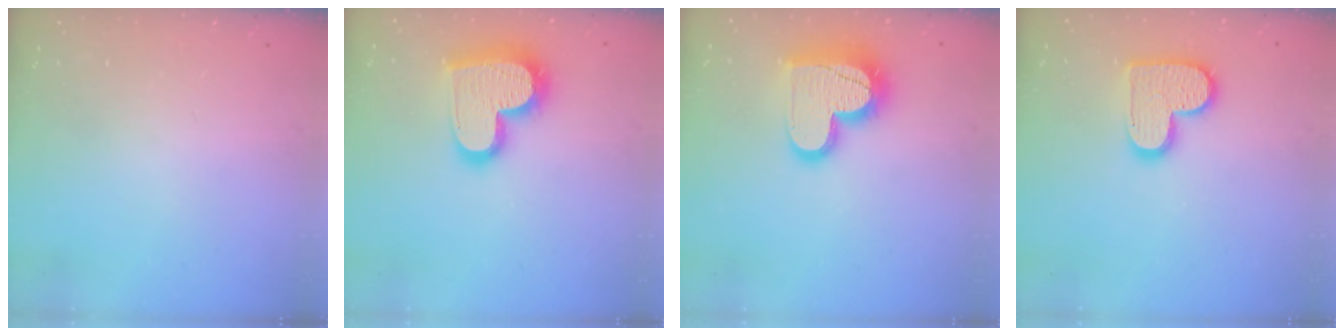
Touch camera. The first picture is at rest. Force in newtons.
{"total": 21.8, "press": 21.7, "slide": 1.6}
{"total": 18.1, "press": 18.0, "slide": 1.5}
{"total": 13.0, "press": 13.0, "slide": 1.0}